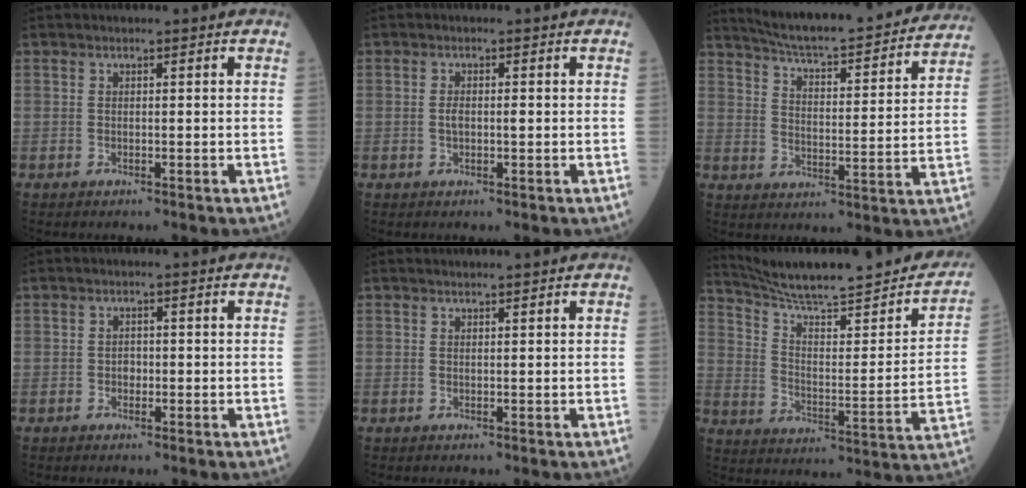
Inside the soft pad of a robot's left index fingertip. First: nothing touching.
{"total": 1.7, "force": [0.0, 0.6, 1.6], "torque": [-0.032, 0.004, 0.000]}
{"total": 23.2, "force": [21.3, 2.5, 8.9], "torque": [-0.135, -0.024, 0.281]}
{"total": 1.0, "force": [-0.2, 0.8, 0.5], "torque": [-0.006, 0.003, -0.006]}
{"total": 1.5, "force": [1.4, -0.3, 0.5], "torque": [-0.002, 0.010, 0.027]}
{"total": 24.3, "force": [21.5, 2.4, 11.1], "torque": [-0.162, -0.037, 0.295]}